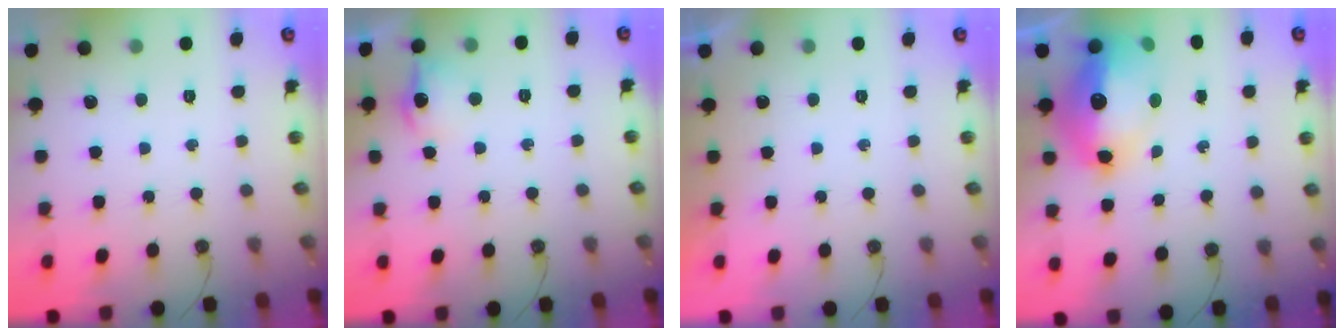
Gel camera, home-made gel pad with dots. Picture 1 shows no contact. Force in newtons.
{"total": 9.2, "press": 9.1, "slide": 0.9}
{"total": 0.0}
{"total": 16.6, "press": 16.5, "slide": 1.7}